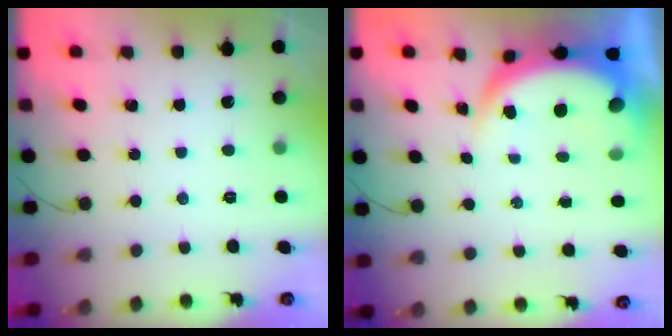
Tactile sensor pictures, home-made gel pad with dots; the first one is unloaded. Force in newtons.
{"total": 8.4, "press": 8.3, "slide": 1.0}